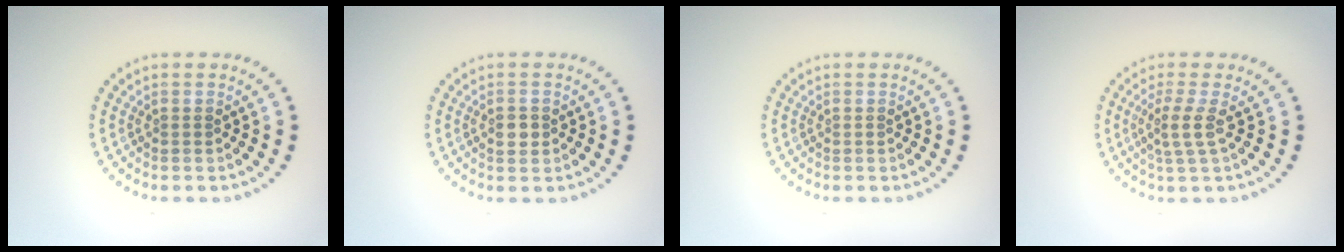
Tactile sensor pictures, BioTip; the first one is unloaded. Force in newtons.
{"total": 1.5, "press": 1.5, "slide": 0.2}
{"total": 0.0}
{"total": 2.1, "press": 1.5, "slide": 1.4}